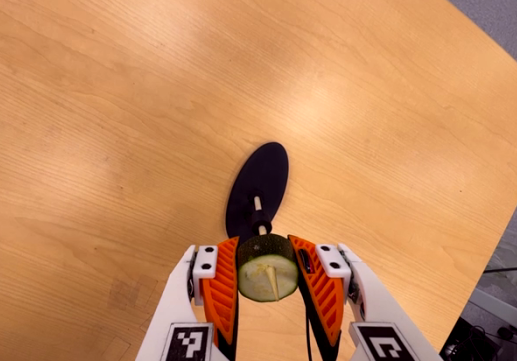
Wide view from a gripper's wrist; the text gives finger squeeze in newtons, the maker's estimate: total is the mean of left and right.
{"total": 13.2, "left": 13.3, "right": 13.1}